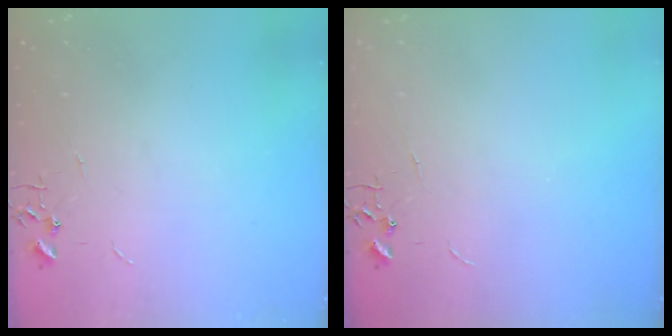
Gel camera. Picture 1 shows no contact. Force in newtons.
{"total": 0.0}